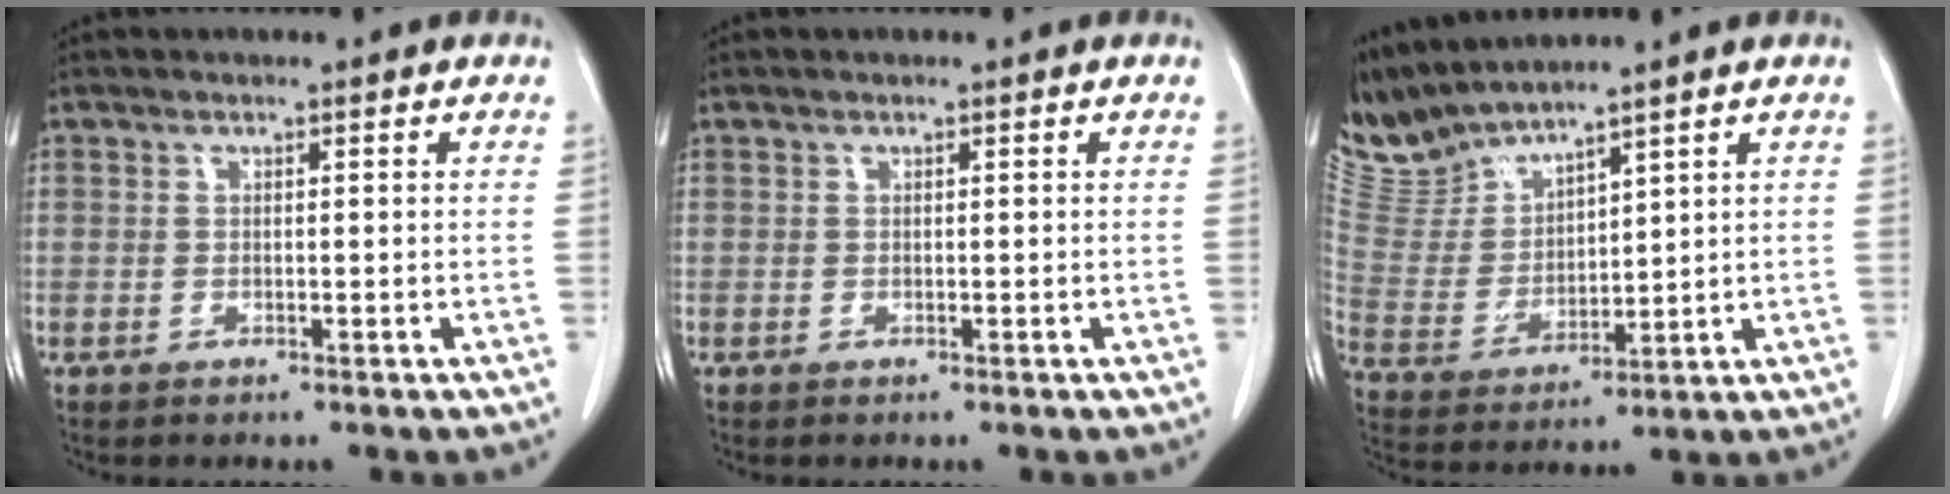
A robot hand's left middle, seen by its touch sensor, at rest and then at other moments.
{"total": 0.0}
{"total": 8.1, "force": [8.1, 0.0, 1.0], "torque": [-0.049, 0.006, 0.188]}